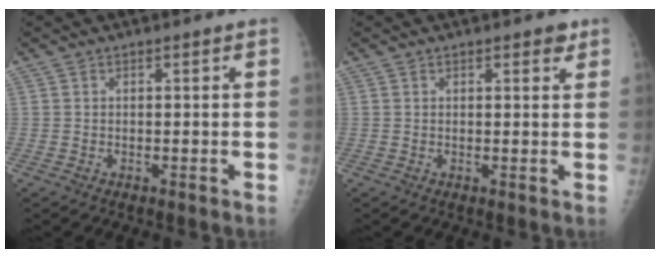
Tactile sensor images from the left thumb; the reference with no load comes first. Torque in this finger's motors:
{"motor_torque": [-0.08, 0.02, -0.37, -0.25, 0.03]}